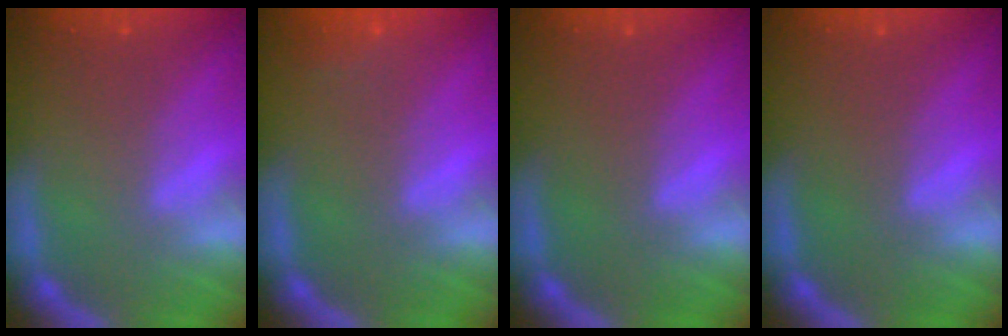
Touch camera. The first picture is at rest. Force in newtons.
{"total": 1.4}
{"total": 0.0}
{"total": 0.0}